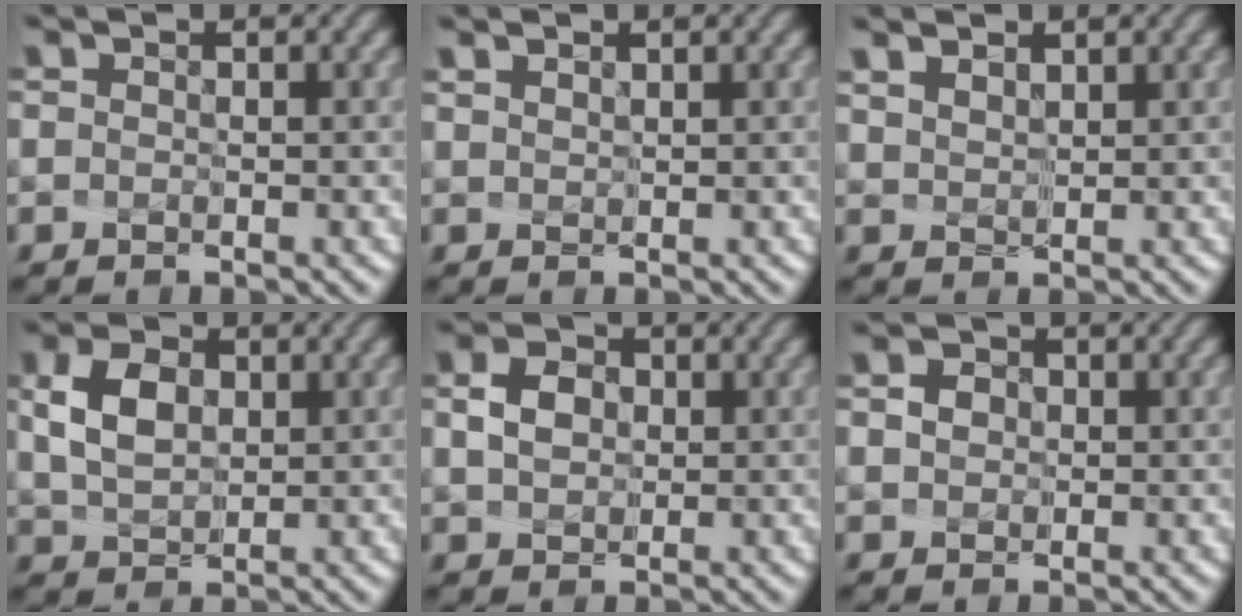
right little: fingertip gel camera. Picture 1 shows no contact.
{"total": 1.4, "force": [1.1, 0.6, 0.7], "torque": [-0.019, 0.018, 0.021]}
{"total": 3.3, "force": [2.5, 1.5, 1.5], "torque": [-0.048, 0.021, 0.051]}
{"total": 3.1, "force": [0.9, 2.1, 2.2], "torque": [-0.051, 0.003, 0.027]}
{"total": 2.0, "force": [0.0, 1.6, 1.1], "torque": [-0.030, 0.003, 0.009]}
{"total": 2.0, "force": [0.6, 1.7, 0.9], "torque": [0.002, 0.025, -0.005]}